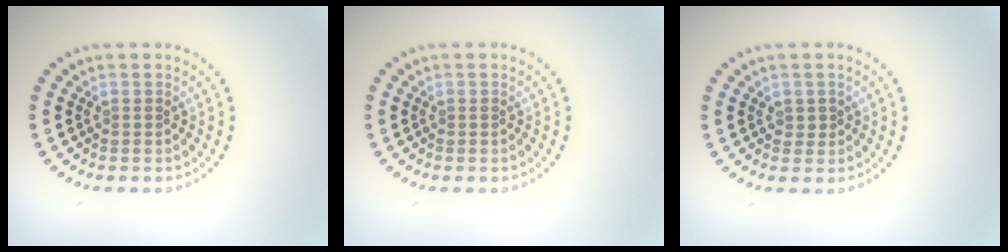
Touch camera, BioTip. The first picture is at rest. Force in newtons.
{"total": 0.0}
{"total": 0.5, "press": 0.5, "slide": 0.2}